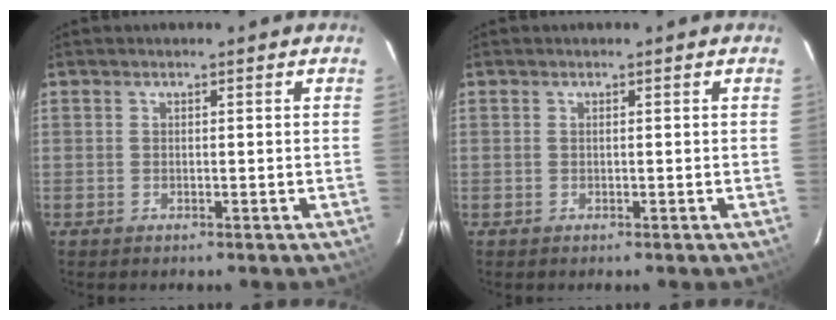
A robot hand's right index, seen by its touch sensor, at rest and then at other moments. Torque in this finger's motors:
{"motor_torque": [-1.57, 0.57, -0.04, 0.00]}